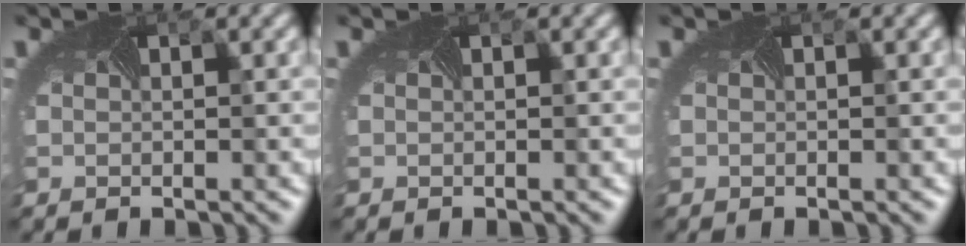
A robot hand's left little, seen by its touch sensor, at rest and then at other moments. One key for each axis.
{"total": 0.0}
{"total": 0.0}